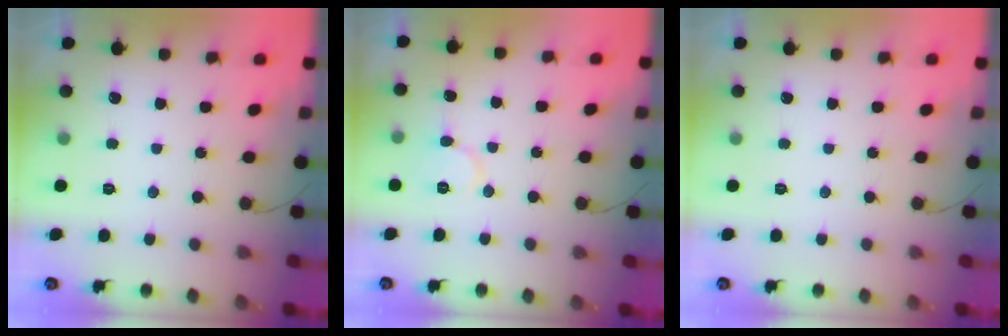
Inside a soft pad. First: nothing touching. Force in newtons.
{"total": 6.9, "press": 6.9, "slide": 0.4}
{"total": 0.0}